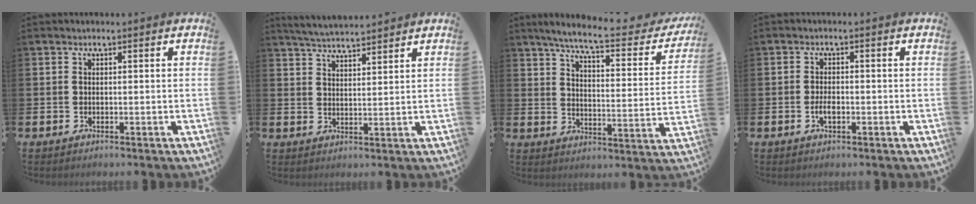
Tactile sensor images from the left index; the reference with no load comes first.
{"total": 4.4, "force": [4.3, 0.0, 0.4], "torque": [-0.017, -0.024, 0.077]}
{"total": 7.3, "force": [6.4, 0.6, 3.5], "torque": [-0.089, -0.042, 0.101]}
{"total": 2.0, "force": [-0.6, 1.0, 1.7], "torque": [-0.026, -0.001, -0.012]}